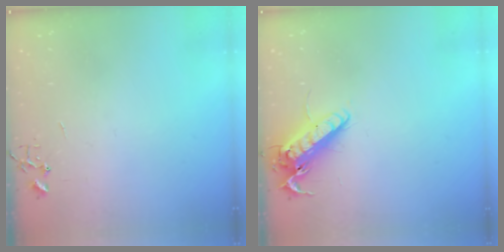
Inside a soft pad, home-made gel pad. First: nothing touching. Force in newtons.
{"total": 13.8, "press": 13.7, "slide": 2.0}